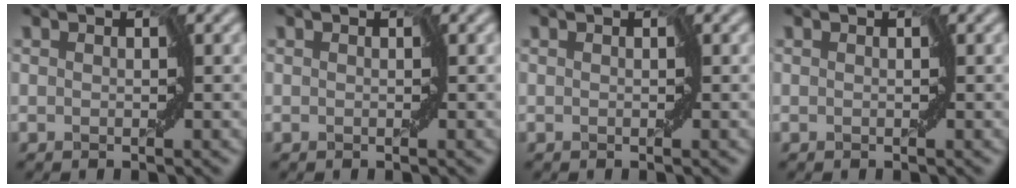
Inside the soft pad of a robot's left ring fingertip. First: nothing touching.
{"total": 0.0}
{"total": 0.0}
{"total": 0.0}